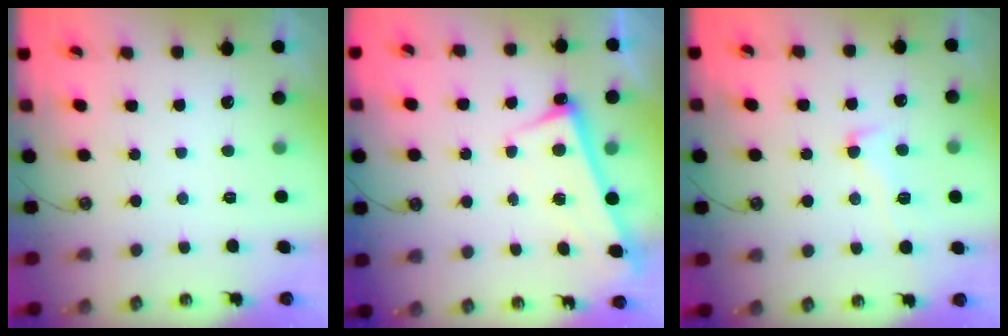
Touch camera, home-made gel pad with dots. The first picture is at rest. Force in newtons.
{"total": 2.8, "press": 2.8, "slide": 0.5}
{"total": 1.6, "press": 1.2, "slide": 1.0}